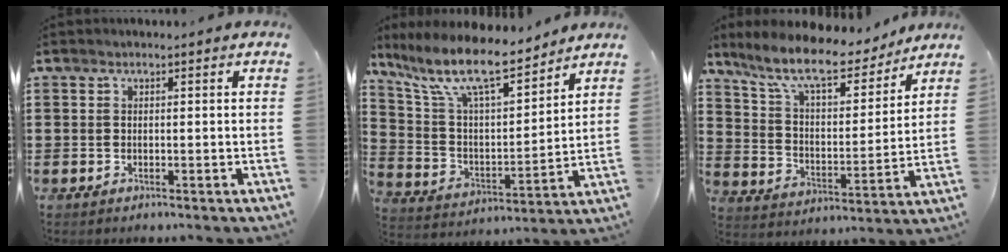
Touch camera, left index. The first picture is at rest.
{"total": 11.4, "force": [9.3, 2.1, 6.3], "torque": [-0.162, -0.055, 0.161]}
{"total": 10.4, "force": [8.8, 1.7, 5.2], "torque": [-0.136, -0.044, 0.151]}